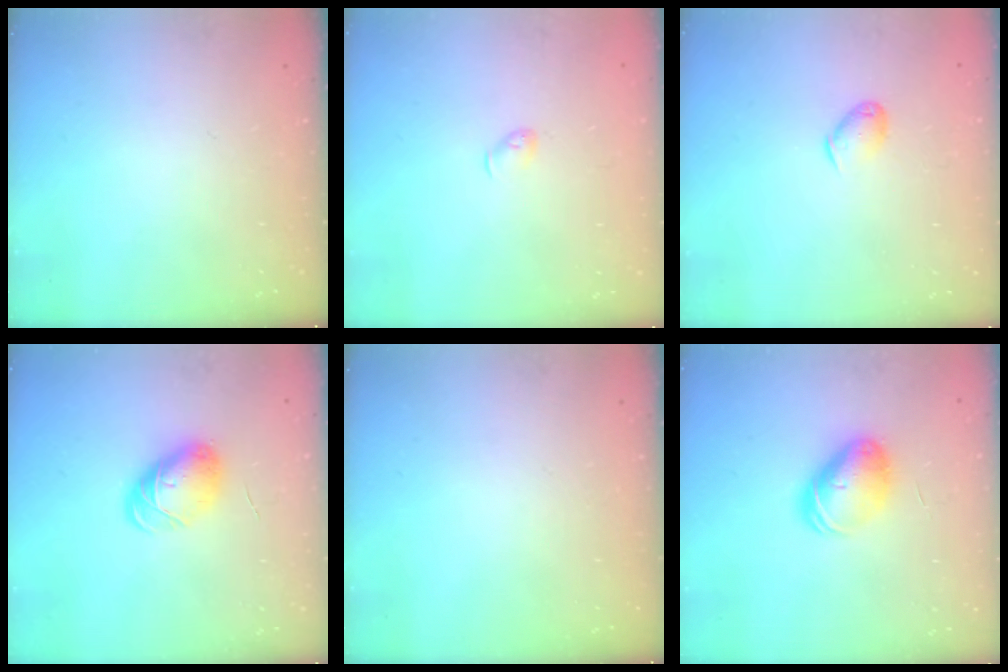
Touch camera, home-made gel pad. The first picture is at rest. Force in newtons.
{"total": 3.6, "press": 3.5, "slide": 0.8}
{"total": 6.6, "press": 6.5, "slide": 0.7}
{"total": 8.3, "press": 8.3, "slide": 0.8}
{"total": 0.0}
{"total": 9.3, "press": 9.2, "slide": 1.5}